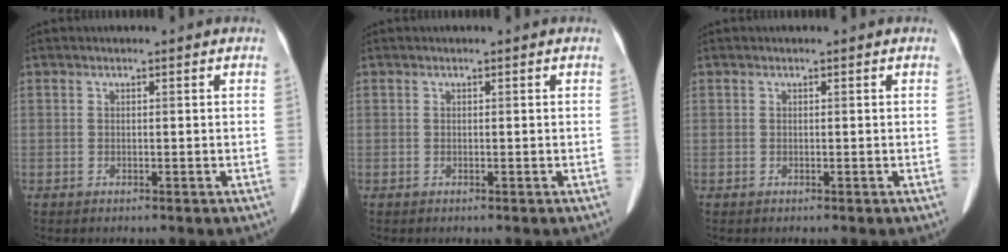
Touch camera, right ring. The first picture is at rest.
{"total": 0.0}
{"total": 0.0}